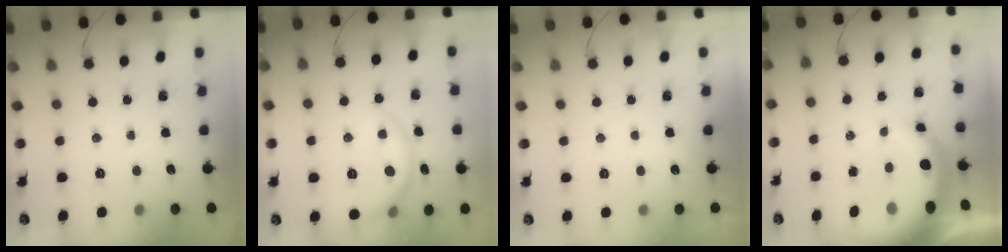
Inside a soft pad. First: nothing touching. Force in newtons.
{"total": 6.5, "press": 6.4, "slide": 0.9}
{"total": 2.8, "press": 2.8, "slide": 0.1}
{"total": 8.9, "press": 8.8, "slide": 1.7}